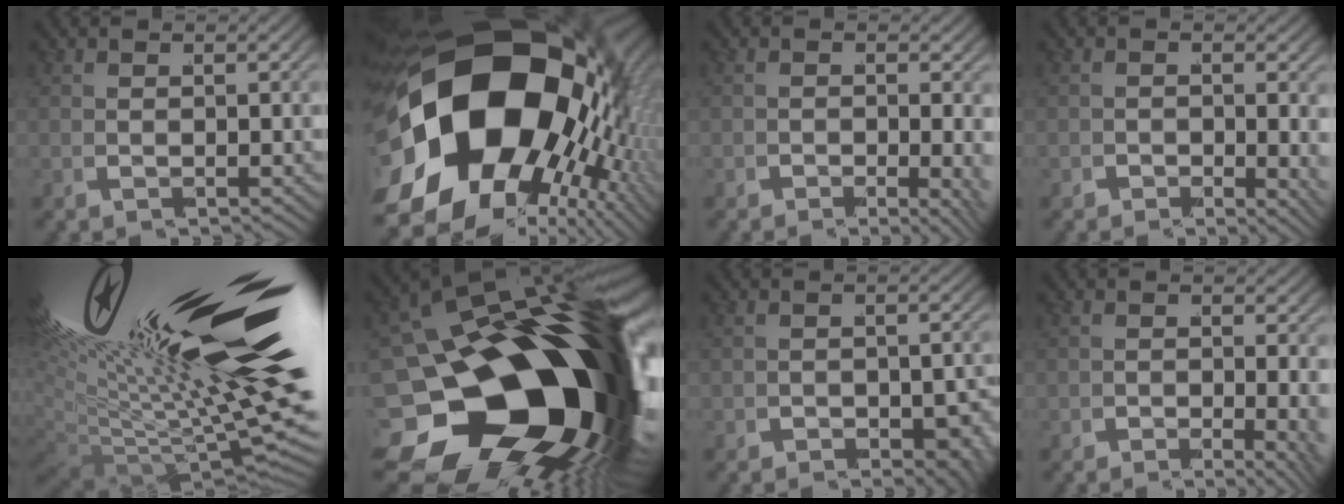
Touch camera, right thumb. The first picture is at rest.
{"total": 35.4, "force": [-1.3, 22.9, 27.0], "torque": [-0.458, -0.057, -0.001]}
{"total": 2.1, "force": [-1.1, 0.7, 1.7], "torque": [-0.022, -0.021, -0.018]}
{"total": 2.1, "force": [-1.0, 1.1, 1.5], "torque": [-0.021, -0.020, -0.015]}
{"total": 19.1, "force": [1.4, 9.2, 16.7], "torque": [-0.262, -0.026, 0.037]}
{"total": 39.4, "force": [-3.8, 22.4, 32.2], "torque": [-0.441, -0.088, -0.029]}
{"total": 3.5, "force": [-1.6, 2.2, 2.2], "torque": [-0.027, -0.020, -0.021]}
{"total": 2.6, "force": [-1.3, 0.8, 2.2], "torque": [-0.030, -0.023, -0.018]}